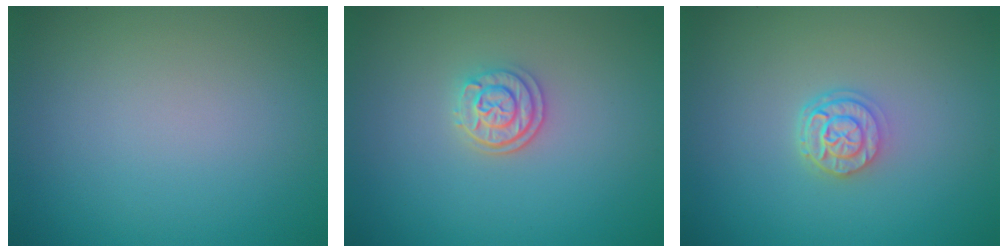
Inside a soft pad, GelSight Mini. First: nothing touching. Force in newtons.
{"total": 2.4, "press": 2.1, "slide": 1.1}
{"total": 2.7, "press": 2.1, "slide": 1.7}